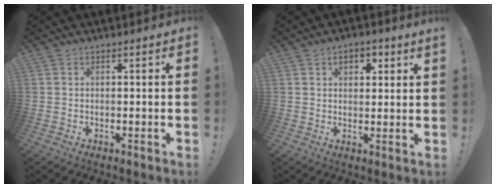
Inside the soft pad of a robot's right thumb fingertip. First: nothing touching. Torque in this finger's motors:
{"motor_torque": [-0.02, 0.06, 0.00, 0.00, 0.00]}